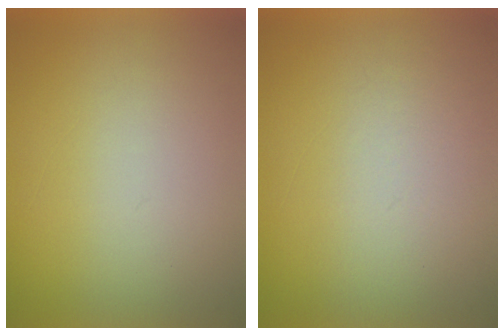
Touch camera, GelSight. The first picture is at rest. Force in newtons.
{"total": 5.1}